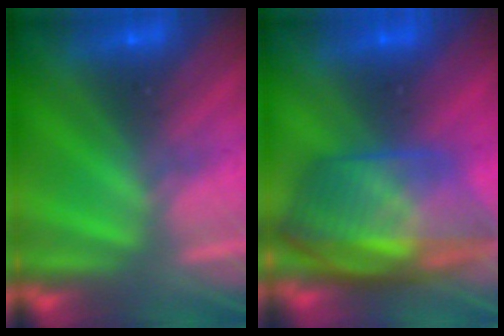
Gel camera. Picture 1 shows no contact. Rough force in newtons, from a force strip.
{"total": 8.8}